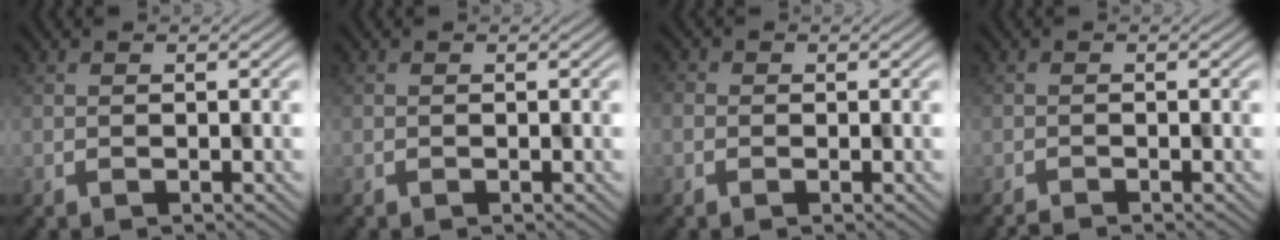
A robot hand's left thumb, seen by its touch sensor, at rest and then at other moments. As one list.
[{"total": 0.0}, {"total": 1.0, "force": [-0.5, 0.9, 0.3], "torque": [0.000, 0.001, -0.011]}, {"total": 1.3, "force": [-1.3, -0.1, 0.3], "torque": [-0.006, 0.001, -0.022]}]